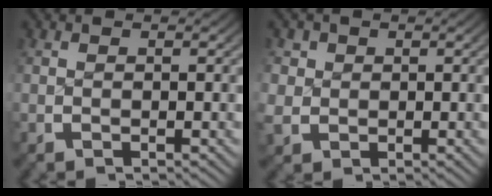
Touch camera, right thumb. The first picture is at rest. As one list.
[{"total": 2.4, "force": [-0.3, 2.4, 0.4], "torque": [-0.022, -0.021, 0.006]}]